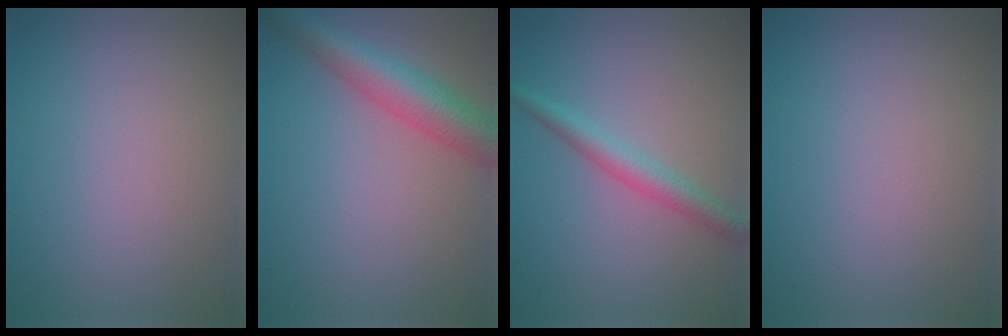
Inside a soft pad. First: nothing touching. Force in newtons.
{"total": 5.7, "press": 5.7, "slide": 0.2}
{"total": 2.7, "press": 2.7, "slide": 0.1}
{"total": 0.0}